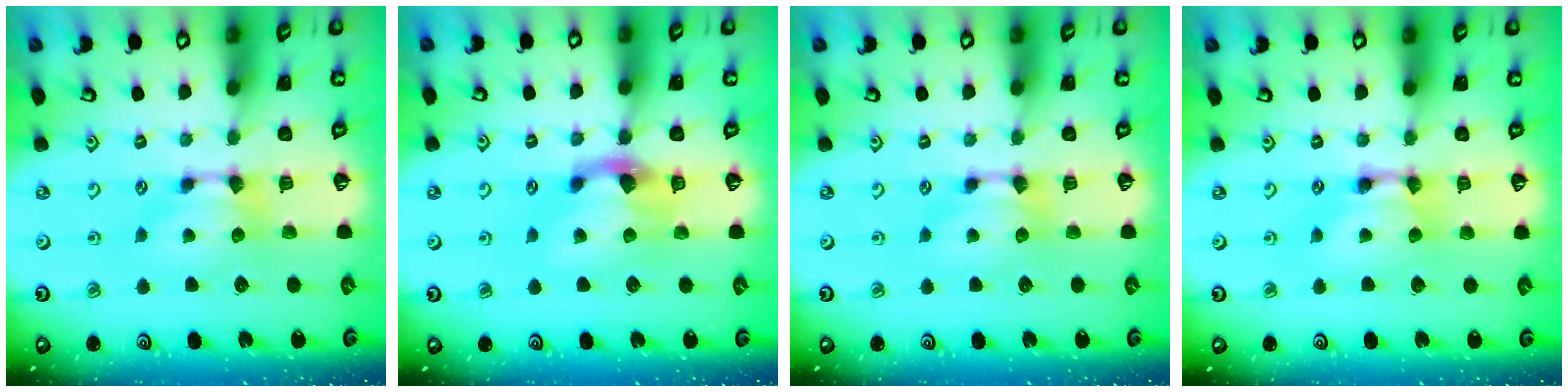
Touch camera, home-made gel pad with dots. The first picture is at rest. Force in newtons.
{"total": 2.6, "press": 2.0, "slide": 1.7}
{"total": 0.0}
{"total": 2.2, "press": 2.2, "slide": 0.1}